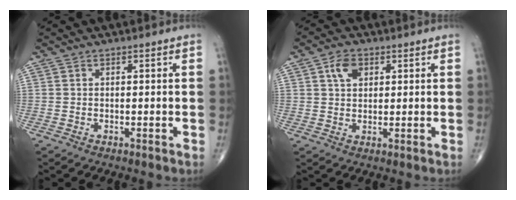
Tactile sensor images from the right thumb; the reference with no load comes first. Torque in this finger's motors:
{"motor_torque": [-0.31, 0.56, 0.03, 0.00, 0.03]}